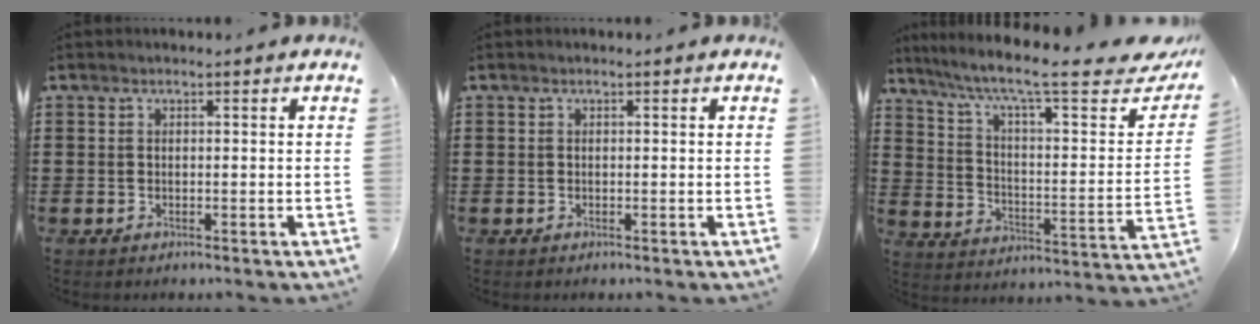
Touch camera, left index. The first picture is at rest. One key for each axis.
{"total": 0.0}
{"total": 9.9, "fx": 7.2, "fy": 1.3, "fz": 6.6, "tx": -0.136, "ty": -0.047, "tz": 0.111}